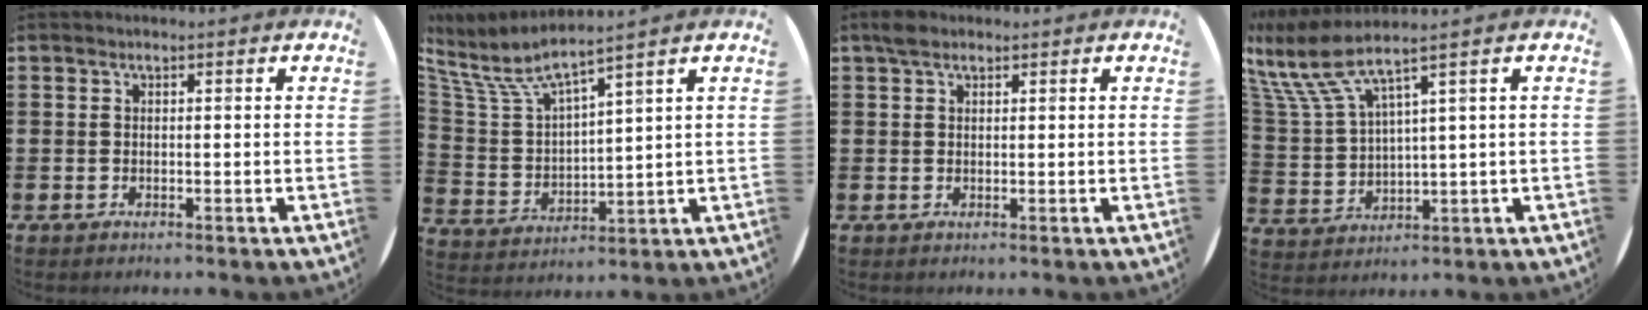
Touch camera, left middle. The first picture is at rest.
{"total": 5.7, "force": [4.6, 0.9, 3.2], "torque": [-0.086, -0.029, 0.072]}
{"total": 1.8, "force": [1.4, 0.9, 0.7], "torque": [-0.008, 0.002, 0.024]}
{"total": 7.6, "force": [4.8, 1.3, 5.7], "torque": [-0.145, -0.032, 0.074]}